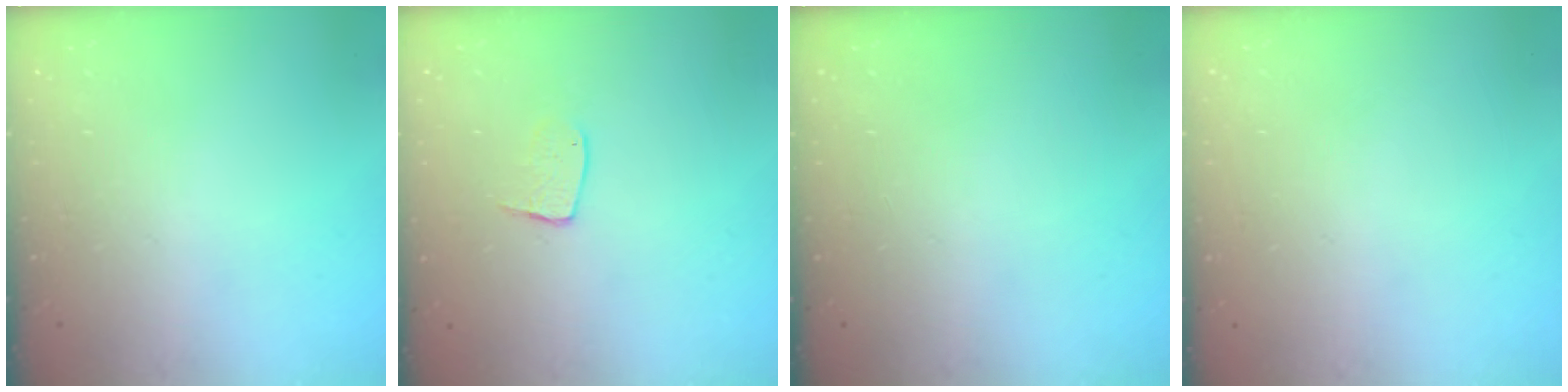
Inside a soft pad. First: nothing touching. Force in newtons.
{"total": 7.4, "press": 7.4, "slide": 0.4}
{"total": 0.0}
{"total": 0.0}